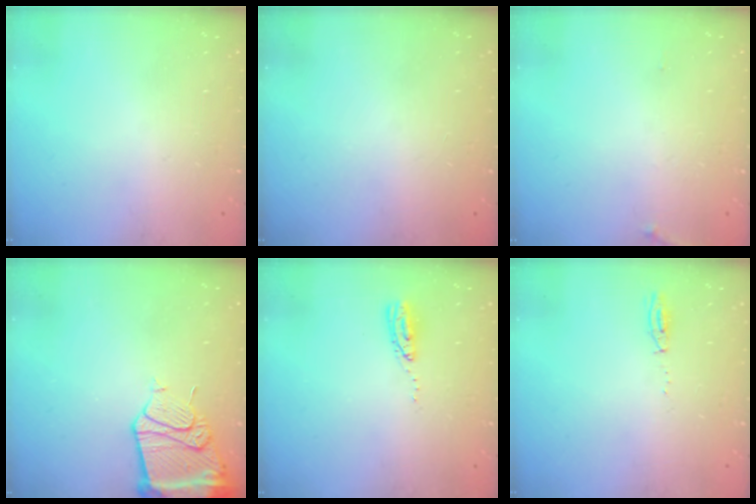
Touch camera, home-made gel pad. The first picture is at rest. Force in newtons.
{"total": 0.0}
{"total": 5.2, "press": 4.9, "slide": 1.8}
{"total": 14.5, "press": 14.4, "slide": 1.7}
{"total": 5.0, "press": 5.0, "slide": 0.5}
{"total": 3.4, "press": 3.3, "slide": 0.8}